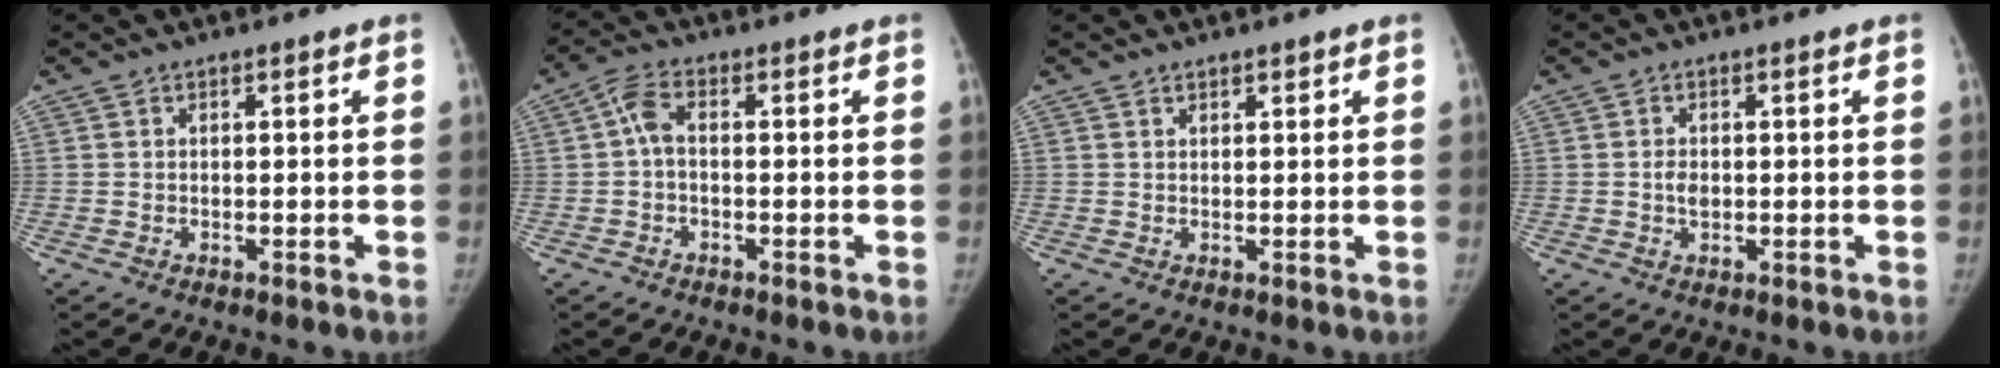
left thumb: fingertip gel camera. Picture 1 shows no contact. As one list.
[{"total": 3.9, "force": [-0.1, 2.1, 3.4], "torque": [-0.067, 0.013, -0.008]}, {"total": 1.2, "force": [1.0, 0.6, 0.4], "torque": [0.008, -0.004, 0.013]}, {"total": 2.0, "force": [-0.1, 1.4, 1.5], "torque": [-0.022, 0.001, -0.002]}]